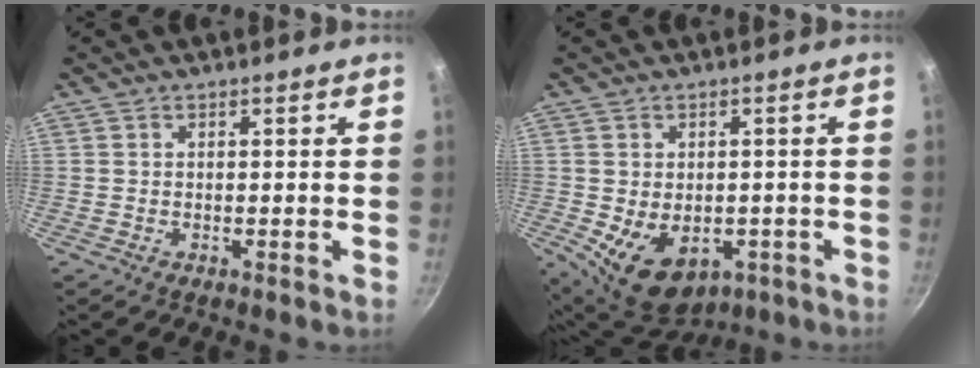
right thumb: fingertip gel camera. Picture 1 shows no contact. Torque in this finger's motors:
{"motor_torque": [-0.29, 0.76, 0.65, 0.60, 0.11]}